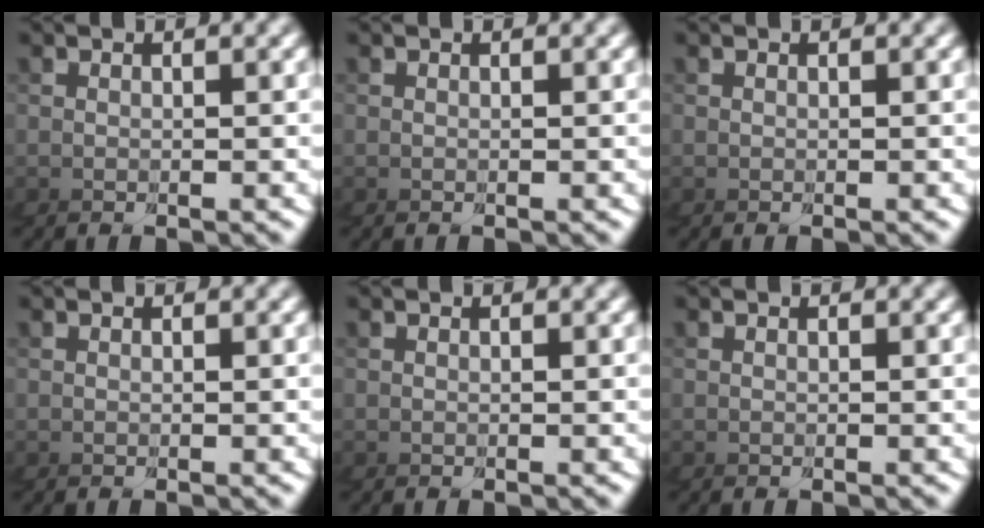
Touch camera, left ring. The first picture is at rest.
{"total": 0.0}
{"total": 0.0}
{"total": 0.0}
{"total": 0.0}
{"total": 0.0}